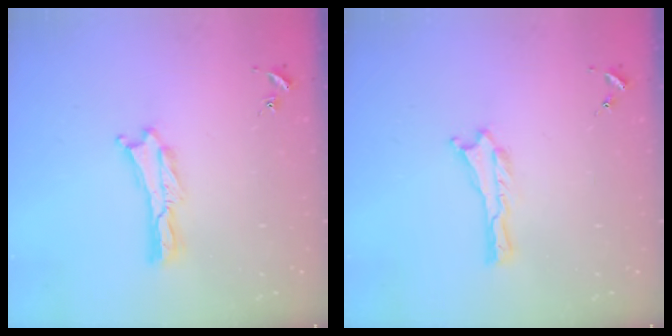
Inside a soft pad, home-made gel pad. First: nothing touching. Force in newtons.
{"total": 0.0}